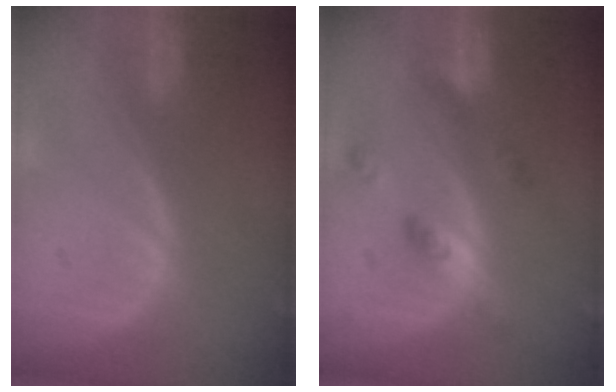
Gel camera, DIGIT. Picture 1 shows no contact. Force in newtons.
{"total": 5.3, "press": 4.7, "slide": 2.4}